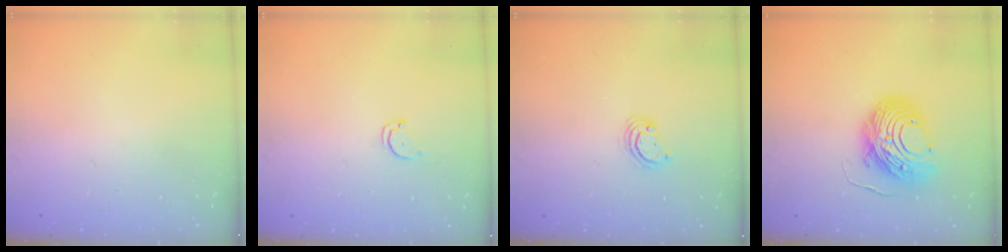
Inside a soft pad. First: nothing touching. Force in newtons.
{"total": 2.0, "press": 2.0, "slide": 0.2}
{"total": 2.6, "press": 2.6, "slide": 0.3}
{"total": 12.2, "press": 12.1, "slide": 1.2}